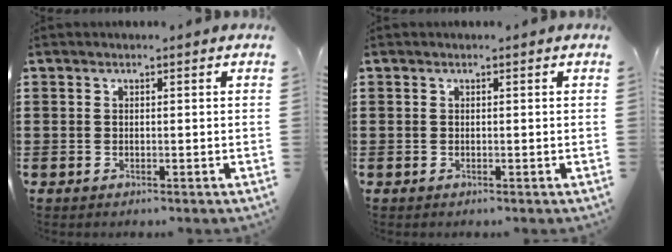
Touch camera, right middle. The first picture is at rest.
{"total": 0.0}